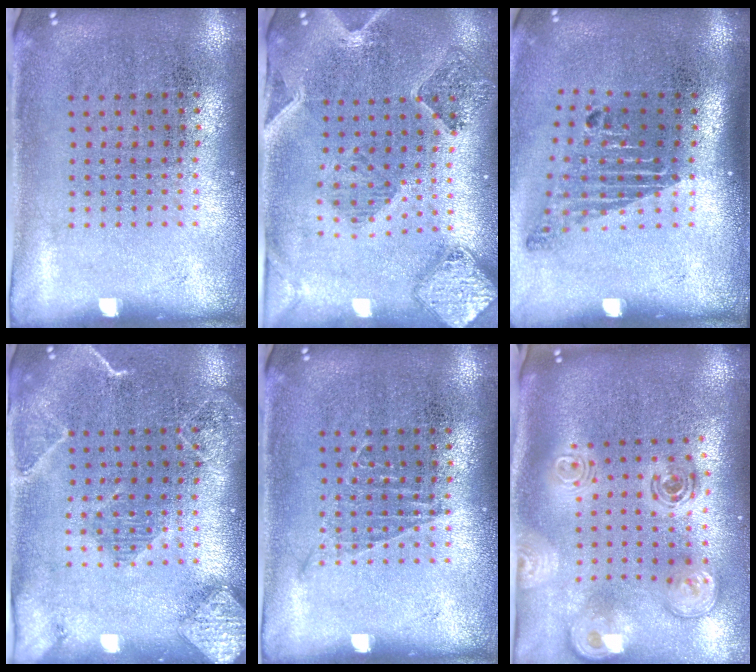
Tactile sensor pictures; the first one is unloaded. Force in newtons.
{"total": 1.4, "press": 1.4, "slide": 0.4}
{"total": 1.8, "press": 1.2, "slide": 1.3}
{"total": 2.2, "press": 2.1, "slide": 0.8}
{"total": 0.7, "press": 0.7, "slide": 0.1}
{"total": 3.1, "press": 2.1, "slide": 2.3}